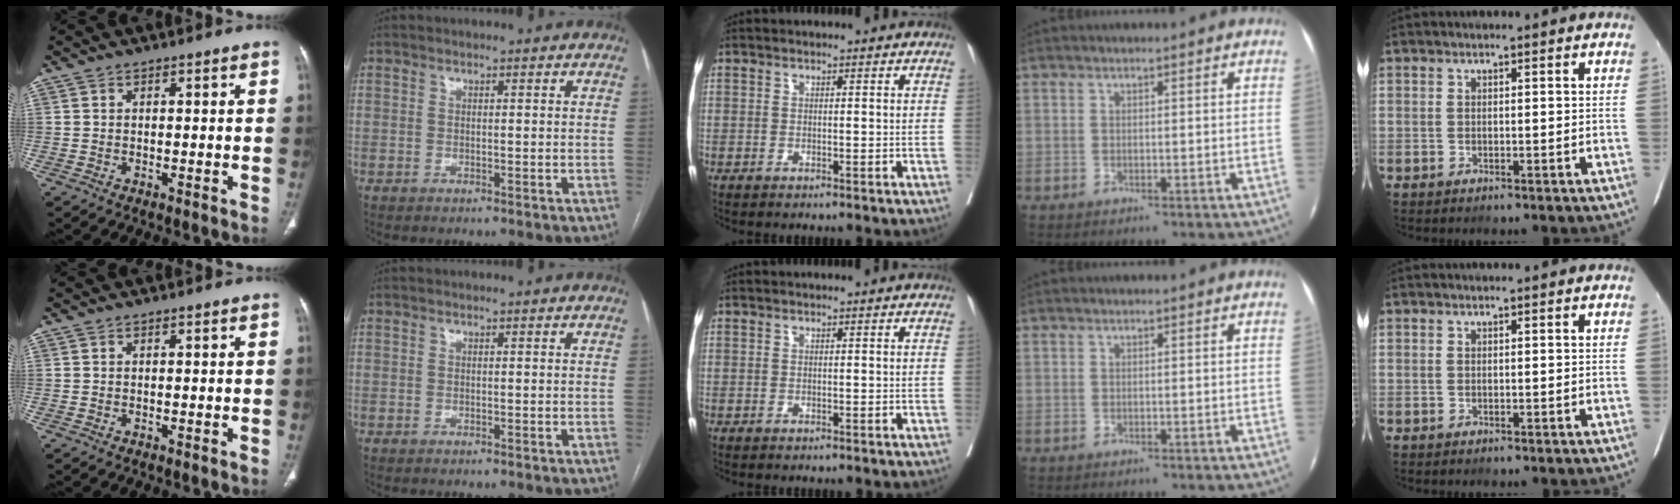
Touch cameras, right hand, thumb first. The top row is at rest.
{}